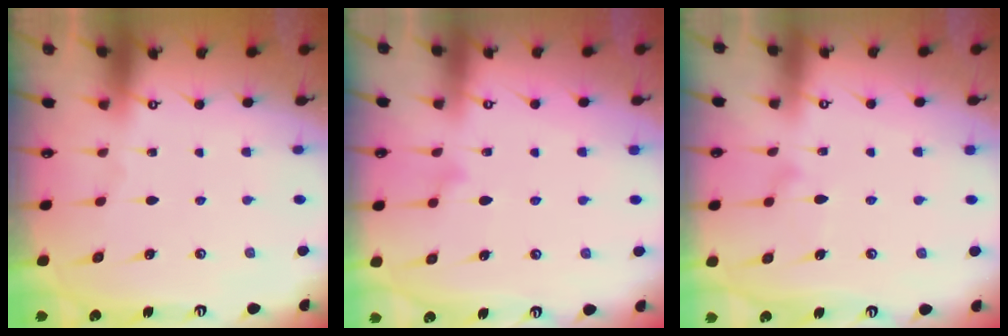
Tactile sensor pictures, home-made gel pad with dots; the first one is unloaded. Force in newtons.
{"total": 9.4, "press": 9.4, "slide": 0.6}
{"total": 9.0, "press": 9.0, "slide": 0.6}